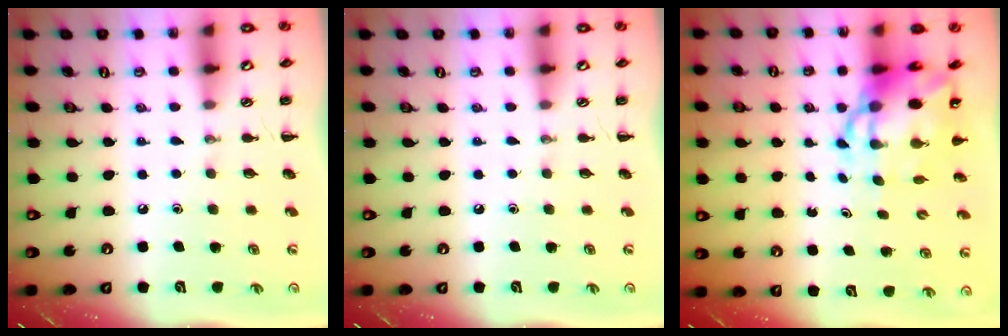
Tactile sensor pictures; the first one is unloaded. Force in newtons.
{"total": 0.0}
{"total": 9.4, "press": 9.1, "slide": 2.4}